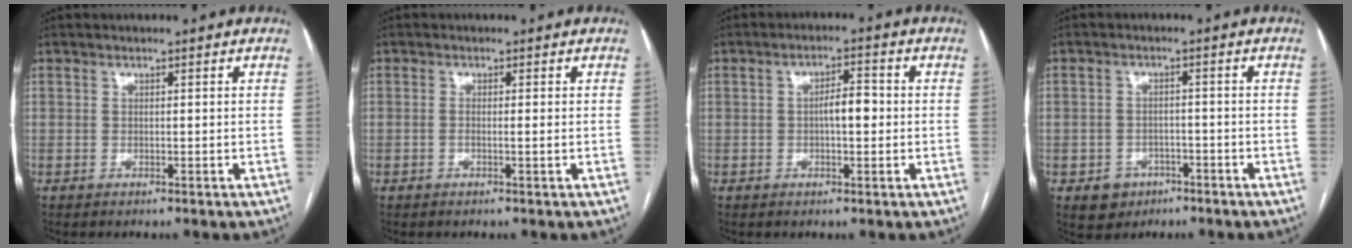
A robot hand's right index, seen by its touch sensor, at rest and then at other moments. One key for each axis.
{"total": 1.1, "fx": -0.1, "fy": 0.1, "fz": 1.1, "tx": -0.020, "ty": 0.001, "tz": 0.001}
{"total": 4.0, "fx": -0.3, "fy": 1.4, "fz": 3.7, "tx": -0.062, "ty": 0.011, "tz": -0.004}
{"total": 4.4, "fx": -2.2, "fy": 3.7, "fz": 0.9, "tx": -0.005, "ty": 0.011, "tz": -0.026}